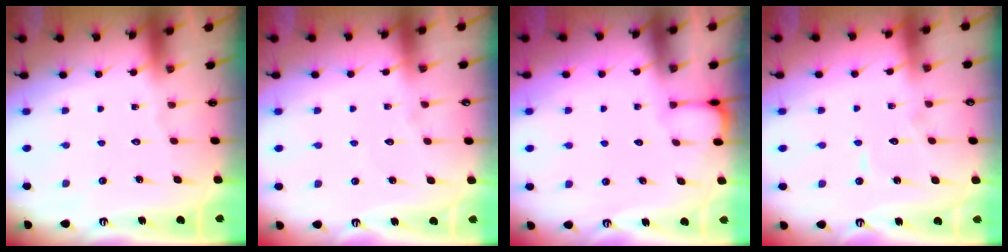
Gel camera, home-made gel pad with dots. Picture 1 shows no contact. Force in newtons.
{"total": 2.3, "press": 2.3, "slide": 0.2}
{"total": 0.9, "press": 0.9, "slide": 0.0}
{"total": 5.6, "press": 5.6, "slide": 0.3}